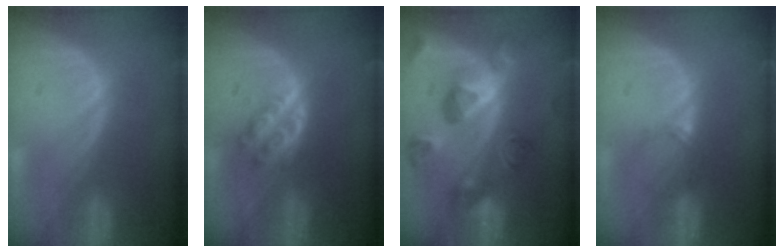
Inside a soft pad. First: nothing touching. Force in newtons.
{"total": 4.1, "press": 4.1, "slide": 0.4}
{"total": 10.4, "press": 9.3, "slide": 4.6}
{"total": 2.2, "press": 1.7, "slide": 1.3}